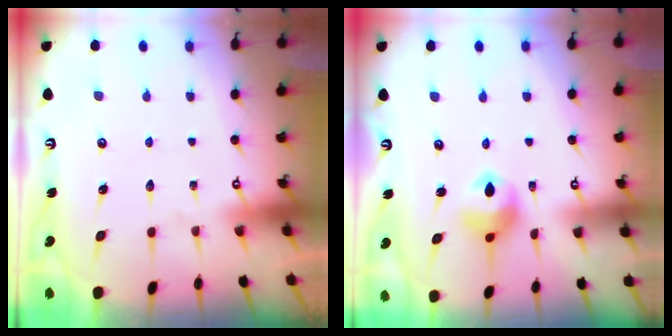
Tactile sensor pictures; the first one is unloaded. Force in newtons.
{"total": 8.8, "press": 8.7, "slide": 0.6}